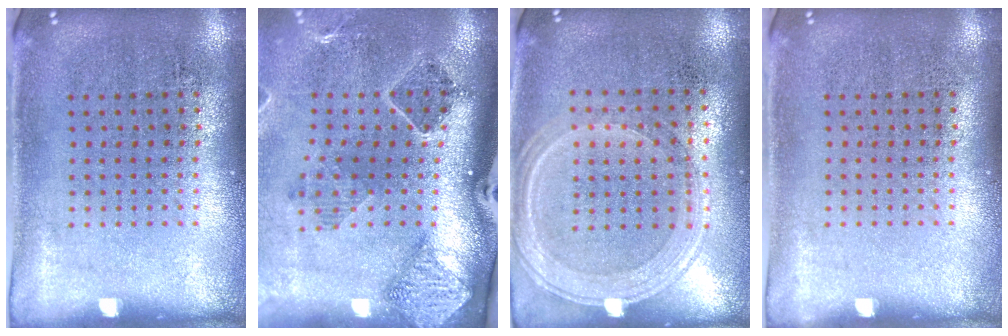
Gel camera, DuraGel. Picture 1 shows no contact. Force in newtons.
{"total": 1.8, "press": 1.6, "slide": 0.7}
{"total": 1.3, "press": 1.2, "slide": 0.4}
{"total": 0.0}